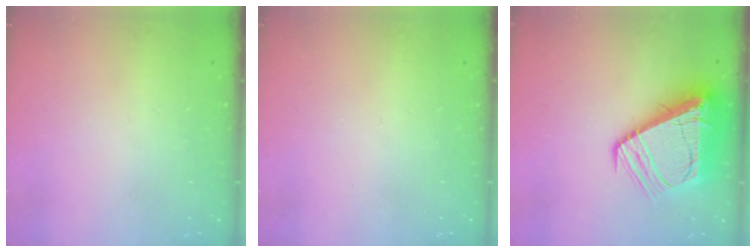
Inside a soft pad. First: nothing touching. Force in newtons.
{"total": 0.0}
{"total": 16.1, "press": 16.0, "slide": 1.9}